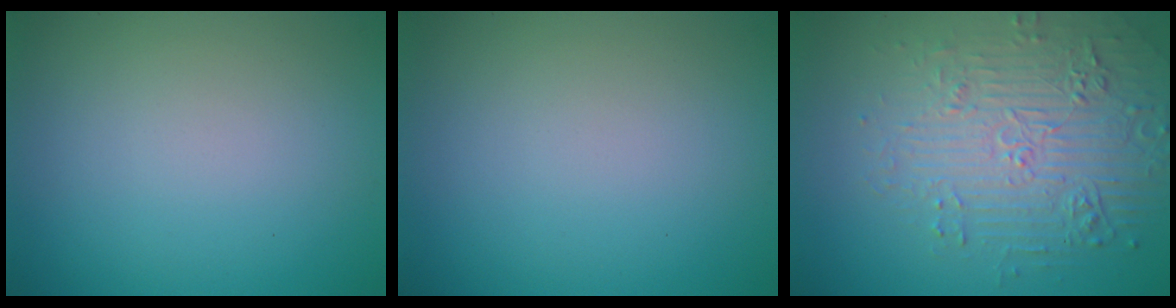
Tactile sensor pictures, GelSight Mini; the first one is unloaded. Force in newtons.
{"total": 0.0}
{"total": 6.0, "press": 4.8, "slide": 3.6}